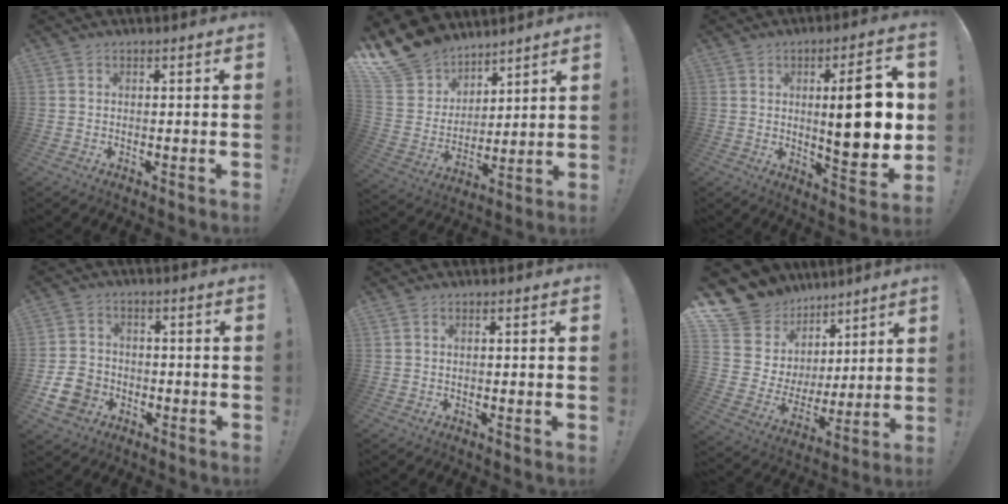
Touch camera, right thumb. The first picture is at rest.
{"total": 13.6, "force": [10.6, 8.1, 2.3], "torque": [-0.061, -0.087, 0.214]}
{"total": 16.1, "force": [1.9, 4.1, 15.5], "torque": [-0.213, -0.010, 0.021]}
{"total": 10.0, "force": [-4.0, 8.0, 4.4], "torque": [-0.083, 0.031, -0.071]}
{"total": 1.0, "force": [-0.1, -0.1, 1.0], "torque": [-0.027, 0.005, -0.002]}
{"total": 12.5, "force": [9.2, 8.2, 1.9], "torque": [-0.048, -0.085, 0.192]}